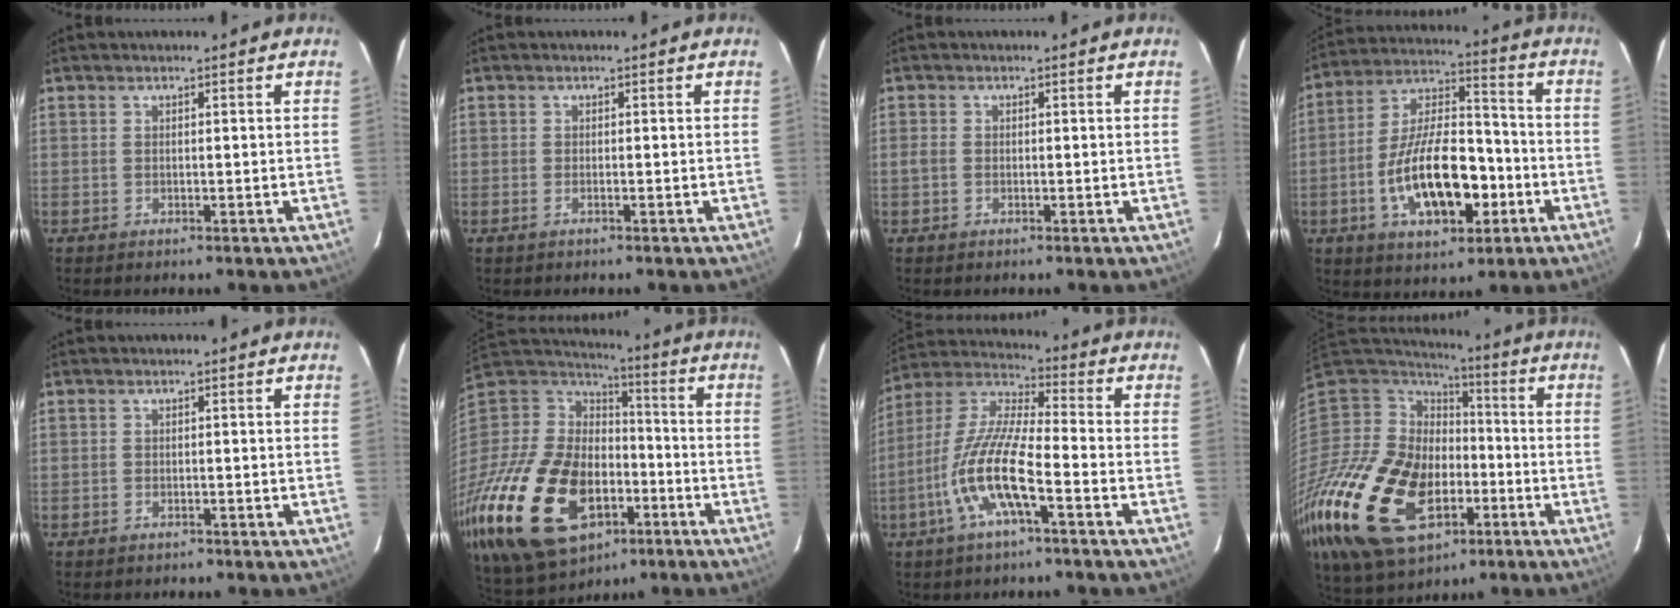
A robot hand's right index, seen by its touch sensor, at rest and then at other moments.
{"total": 0.8, "force": [-0.5, 0.3, 0.5], "torque": [-0.011, -0.003, -0.010]}
{"total": 1.3, "force": [-0.5, 1.0, 0.6], "torque": [-0.014, -0.002, -0.011]}
{"total": 17.7, "force": [-5.7, 8.4, 14.6], "torque": [-0.276, 0.010, -0.088]}
{"total": 1.1, "force": [-0.9, 0.7, 0.0], "torque": [0.001, -0.001, -0.012]}
{"total": 33.1, "force": [-13.2, 21.2, 21.6], "torque": [-0.484, -0.031, -0.200]}
{"total": 13.4, "force": [-5.6, 2.3, 12.0], "torque": [-0.247, -0.004, -0.115]}
{"total": 31.6, "force": [-12.0, 20.2, 21.1], "torque": [-0.485, -0.043, -0.198]}